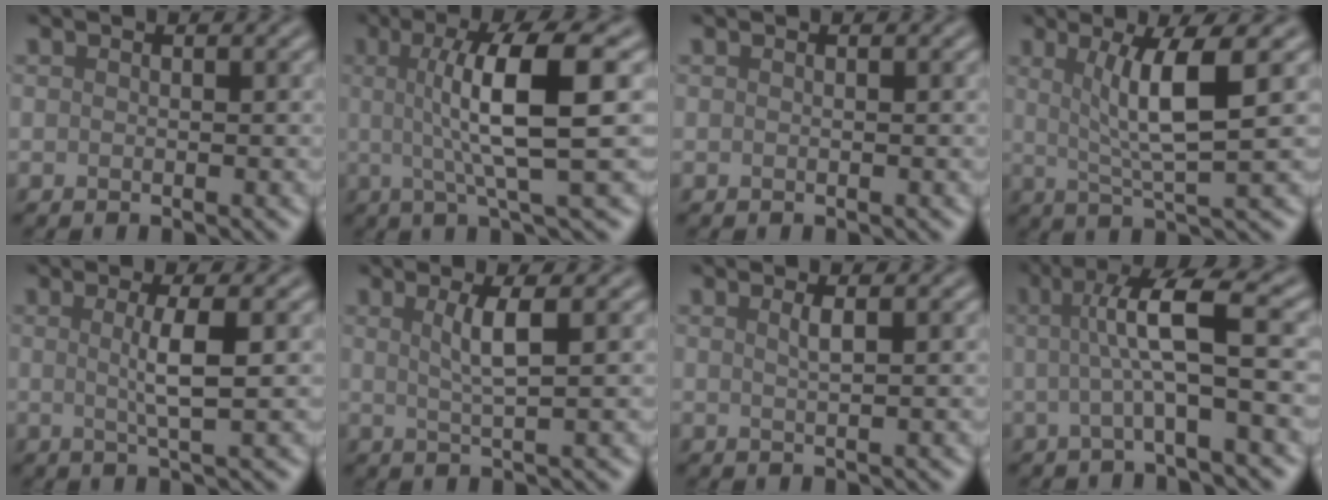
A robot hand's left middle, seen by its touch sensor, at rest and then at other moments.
{"total": 8.2, "force": [1.0, 1.8, 8.0], "torque": [-0.115, 0.007, 0.013]}
{"total": 0.0}
{"total": 5.8, "force": [1.5, 1.0, 5.5], "torque": [-0.094, 0.000, 0.031]}
{"total": 3.4, "force": [0.4, 0.7, 3.3], "torque": [-0.055, -0.001, 0.003]}
{"total": 3.0, "force": [0.9, 0.6, 2.8], "torque": [-0.048, -0.001, 0.016]}
{"total": 1.3, "force": [0.6, 0.4, 1.1], "torque": [-0.014, 0.001, 0.007]}
{"total": 5.7, "force": [0.3, 0.9, 5.7], "torque": [-0.101, 0.009, 0.001]}